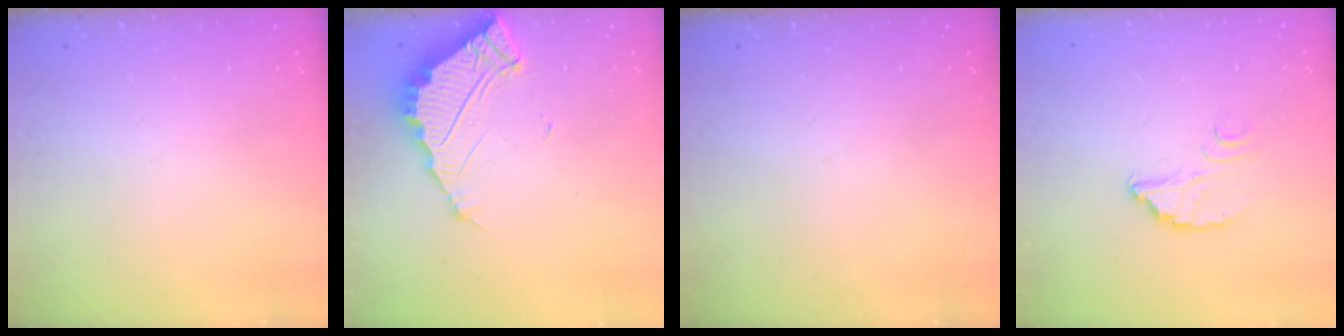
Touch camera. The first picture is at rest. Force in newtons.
{"total": 4.9, "press": 4.9, "slide": 0.1}
{"total": 0.0}
{"total": 3.6, "press": 3.6, "slide": 0.3}